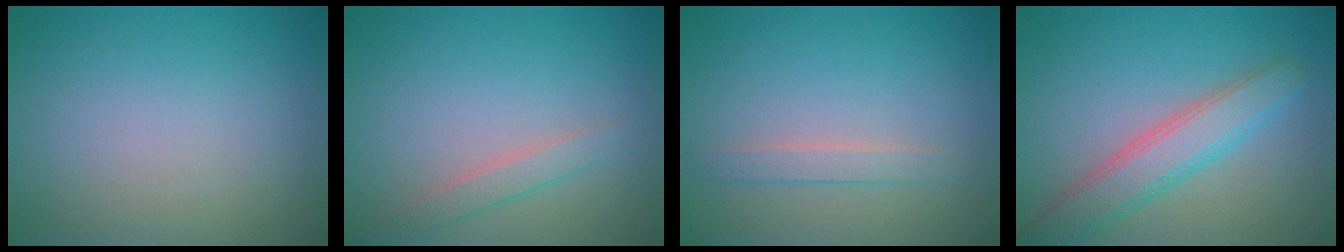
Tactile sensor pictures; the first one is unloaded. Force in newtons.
{"total": 1.7, "press": 1.7, "slide": 0.1}
{"total": 1.5, "press": 1.5, "slide": 0.1}
{"total": 4.5, "press": 4.5, "slide": 0.2}